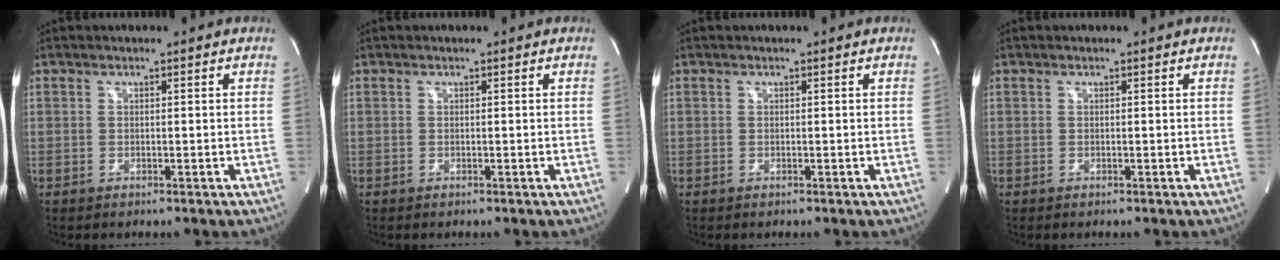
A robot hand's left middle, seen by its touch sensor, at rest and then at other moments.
{"total": 0.0}
{"total": 0.0}
{"total": 0.0}